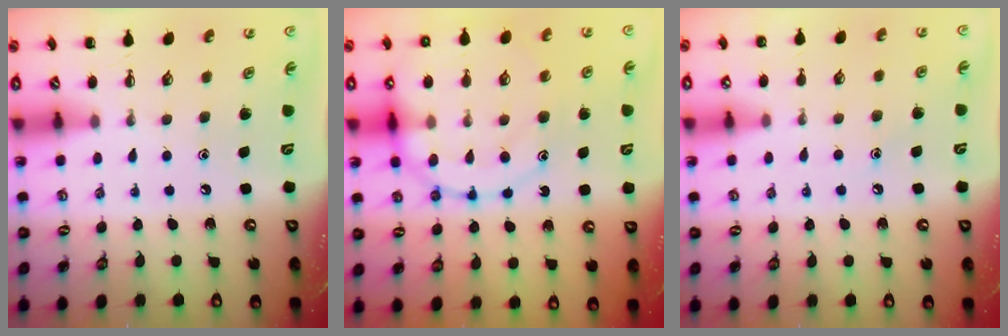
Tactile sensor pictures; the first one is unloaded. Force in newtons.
{"total": 18.4, "press": 18.2, "slide": 2.3}
{"total": 6.7, "press": 6.4, "slide": 1.8}